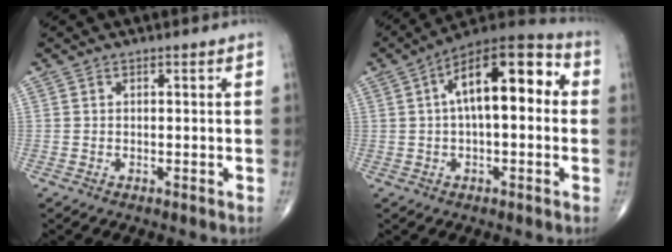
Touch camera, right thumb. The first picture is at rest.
{"total": 16.4, "force": [2.7, 7.1, 14.5], "torque": [-0.206, 0.043, 0.032]}